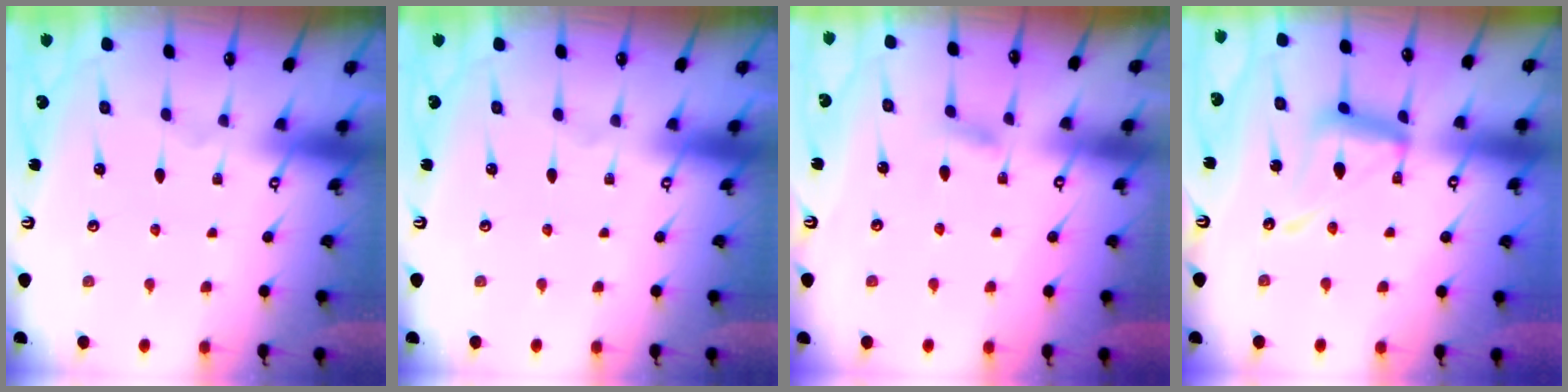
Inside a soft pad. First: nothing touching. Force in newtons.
{"total": 0.0}
{"total": 4.3, "press": 4.2, "slide": 0.6}
{"total": 13.5, "press": 13.4, "slide": 1.2}